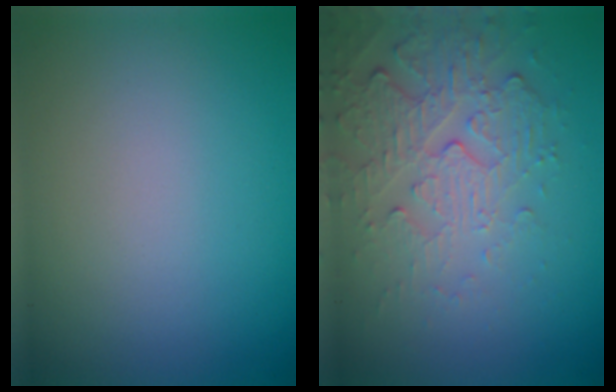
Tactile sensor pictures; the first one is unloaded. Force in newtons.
{"total": 5.6, "press": 3.7, "slide": 4.2}